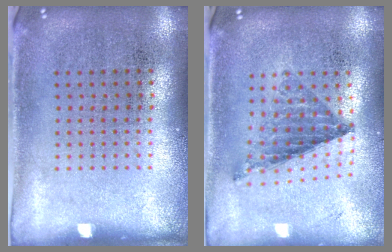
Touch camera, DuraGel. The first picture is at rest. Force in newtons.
{"total": 0.8, "press": 0.8, "slide": 0.0}